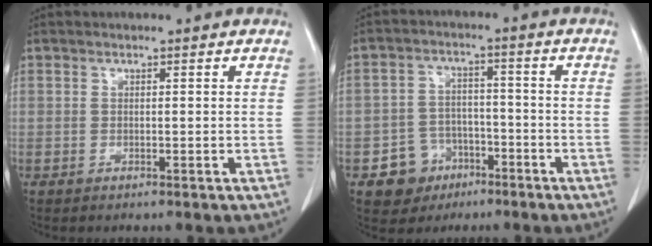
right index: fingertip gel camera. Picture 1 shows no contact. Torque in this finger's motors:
{"motor_torque": [-0.09, 0.13, -0.44, -0.21]}